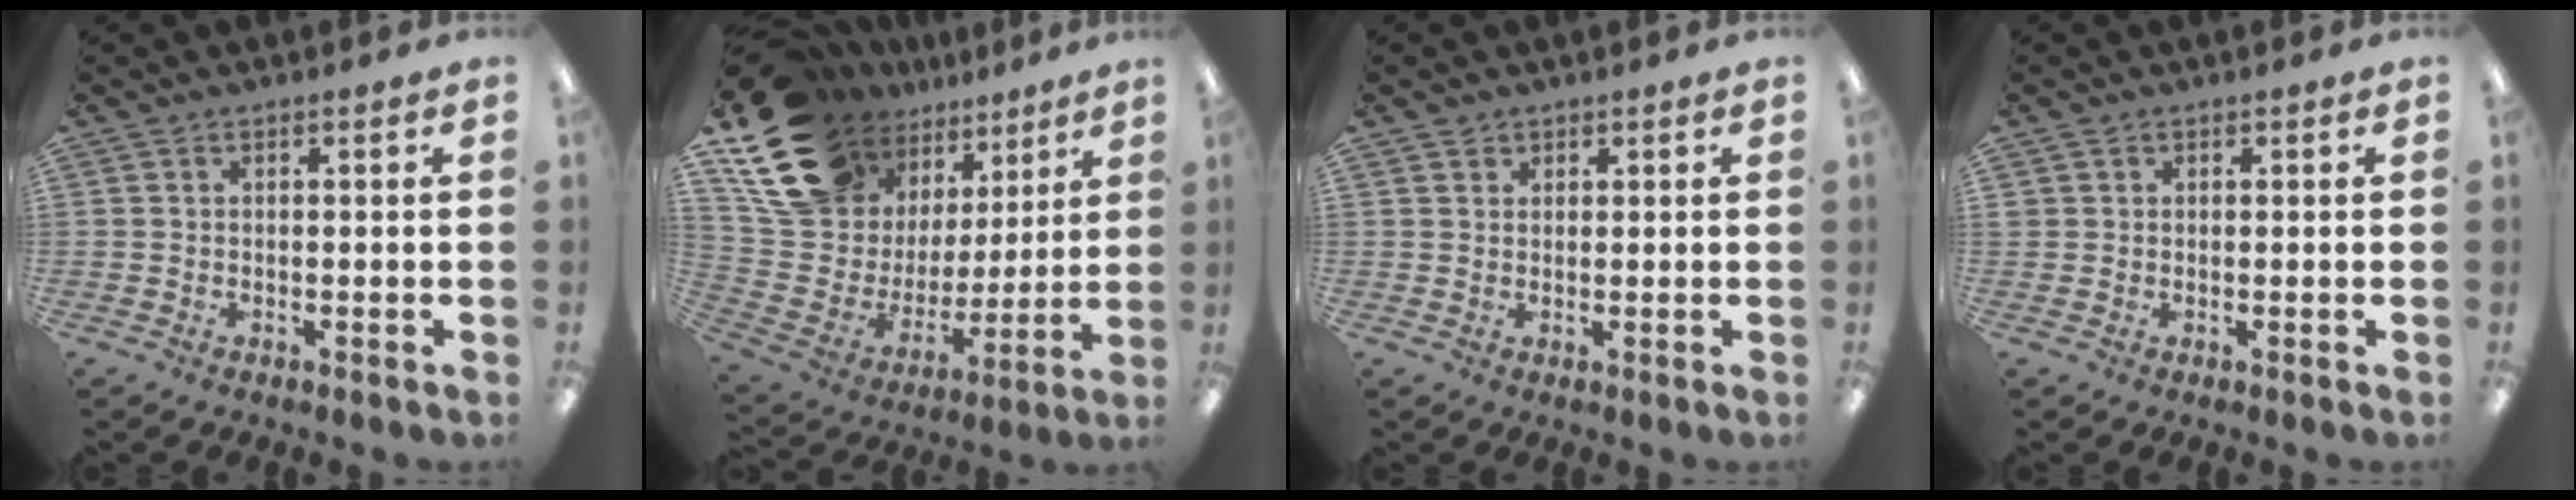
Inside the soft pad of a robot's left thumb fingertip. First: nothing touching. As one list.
[{"total": 21.0, "force": [14.2, 12.6, 9.0], "torque": [-0.185, -0.073, 0.277]}, {"total": 1.4, "force": [1.0, 1.0, 0.0], "torque": [0.008, -0.003, 0.019]}, {"total": 1.0, "force": [0.4, 1.0, 0.0], "torque": [0.000, 0.005, 0.006]}]